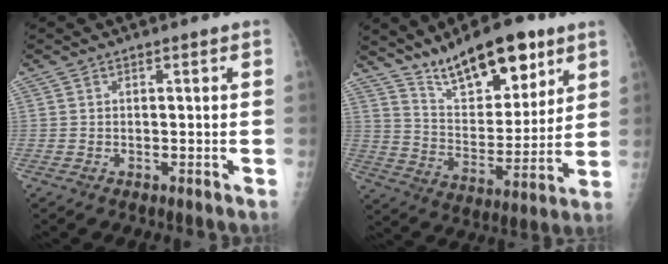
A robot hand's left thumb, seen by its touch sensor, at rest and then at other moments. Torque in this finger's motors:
{"motor_torque": [0.46, 0.34, 0.23, -0.24, 0.12]}